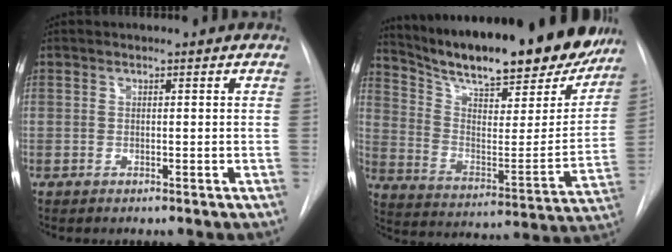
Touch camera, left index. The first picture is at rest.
{"total": 28.6, "force": [24.3, 6.6, 13.6], "torque": [-0.221, -0.044, 0.337]}